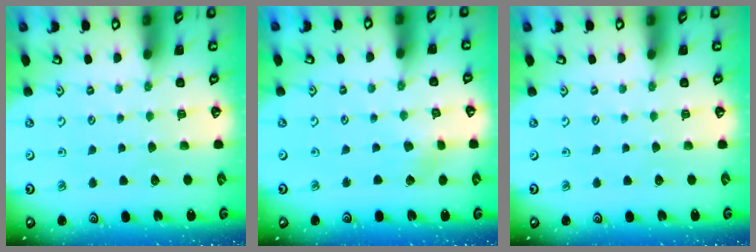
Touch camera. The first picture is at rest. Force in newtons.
{"total": 2.1, "press": 2.1, "slide": 0.3}
{"total": 0.0}